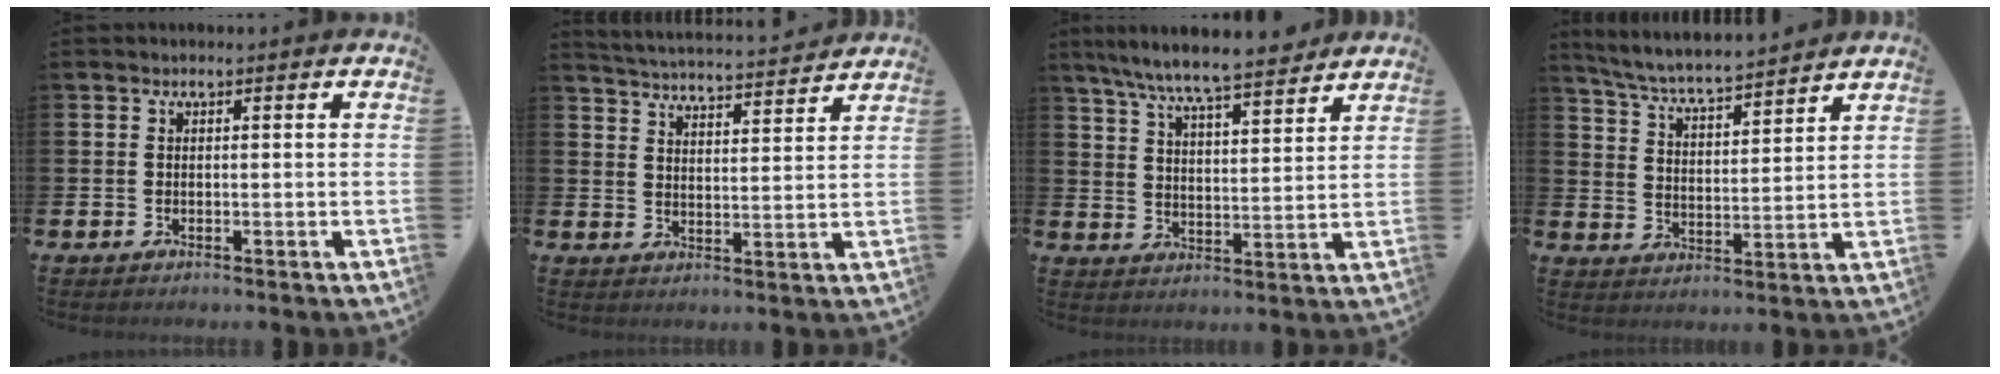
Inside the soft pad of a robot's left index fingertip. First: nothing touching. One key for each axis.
{"total": 4.7, "fx": 4.7, "fy": 0.1, "fz": 0.2, "tx": -0.027, "ty": -0.037, "tz": 0.080}
{"total": 8.2, "fx": 7.7, "fy": 0.6, "fz": 2.8, "tx": -0.077, "ty": -0.047, "tz": 0.135}
{"total": 6.0, "fx": 5.8, "fy": 0.0, "fz": 1.5, "tx": -0.055, "ty": -0.045, "tz": 0.099}